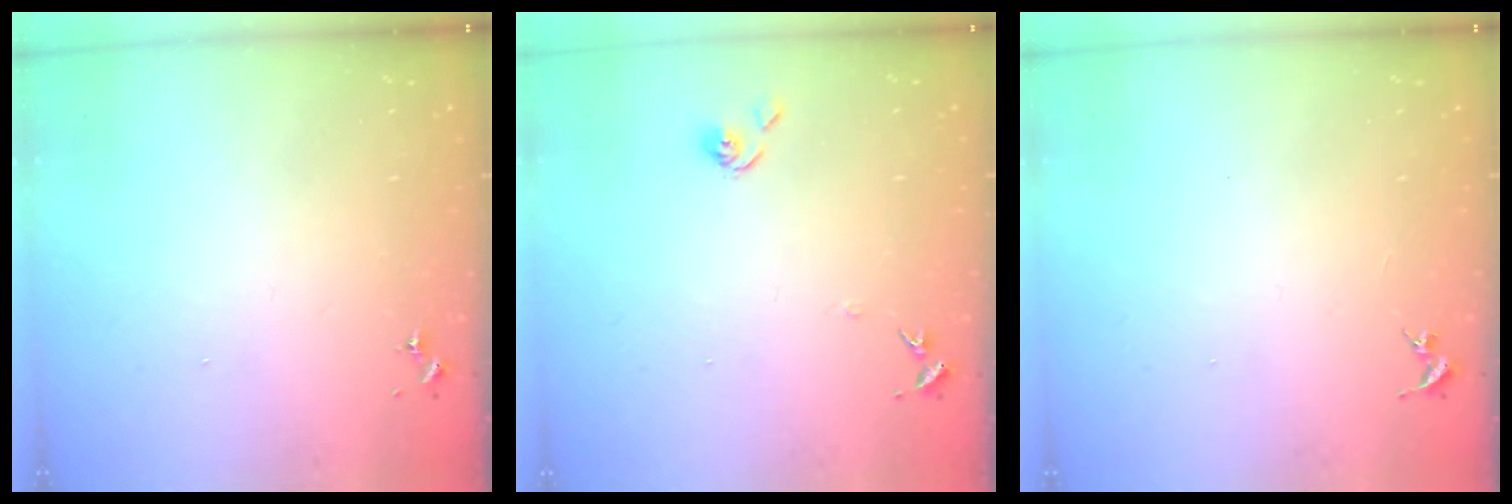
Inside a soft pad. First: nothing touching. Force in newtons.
{"total": 4.8, "press": 4.8, "slide": 0.4}
{"total": 0.0}